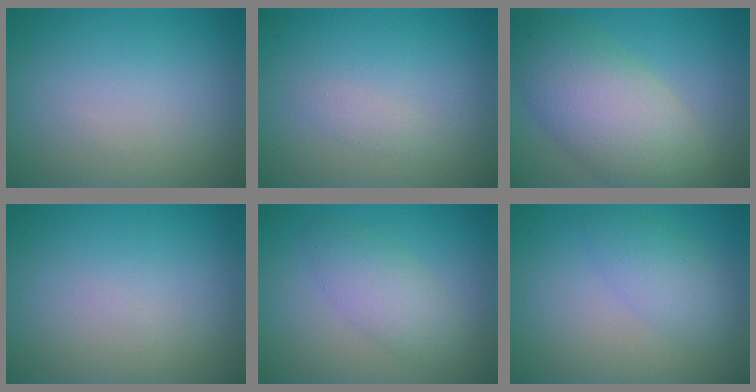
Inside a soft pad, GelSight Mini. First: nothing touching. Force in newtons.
{"total": 0.8, "press": 0.8, "slide": 0.0}
{"total": 8.6, "press": 8.6, "slide": 0.4}
{"total": 0.0}
{"total": 3.0, "press": 3.0, "slide": 0.1}
{"total": 2.8, "press": 2.8, "slide": 0.1}